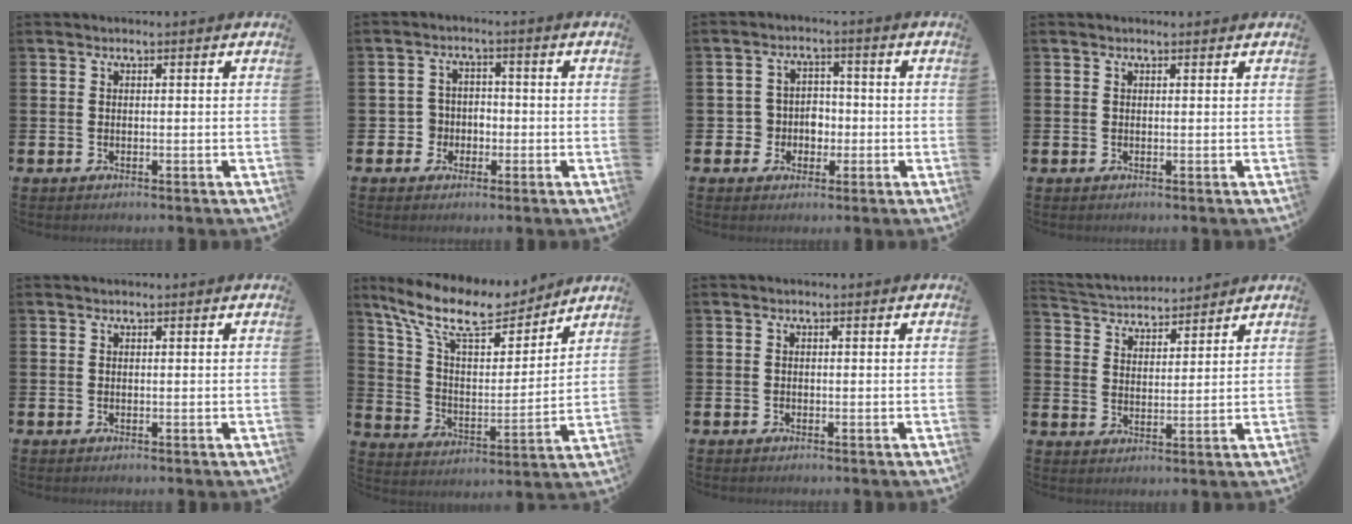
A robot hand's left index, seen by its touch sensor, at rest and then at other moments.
{"total": 3.4, "force": [-1.4, 3.1, 0.4], "torque": [-0.014, 0.005, -0.035]}
{"total": 3.9, "force": [-1.0, 3.7, 0.6], "torque": [-0.021, 0.004, -0.028]}
{"total": 0.0}
{"total": 0.0}
{"total": 12.3, "force": [10.6, 3.5, 5.2], "torque": [-0.130, -0.063, 0.183]}
{"total": 0.0}
{"total": 4.1, "force": [3.9, 1.0, -0.4], "torque": [-0.012, -0.031, 0.067]}